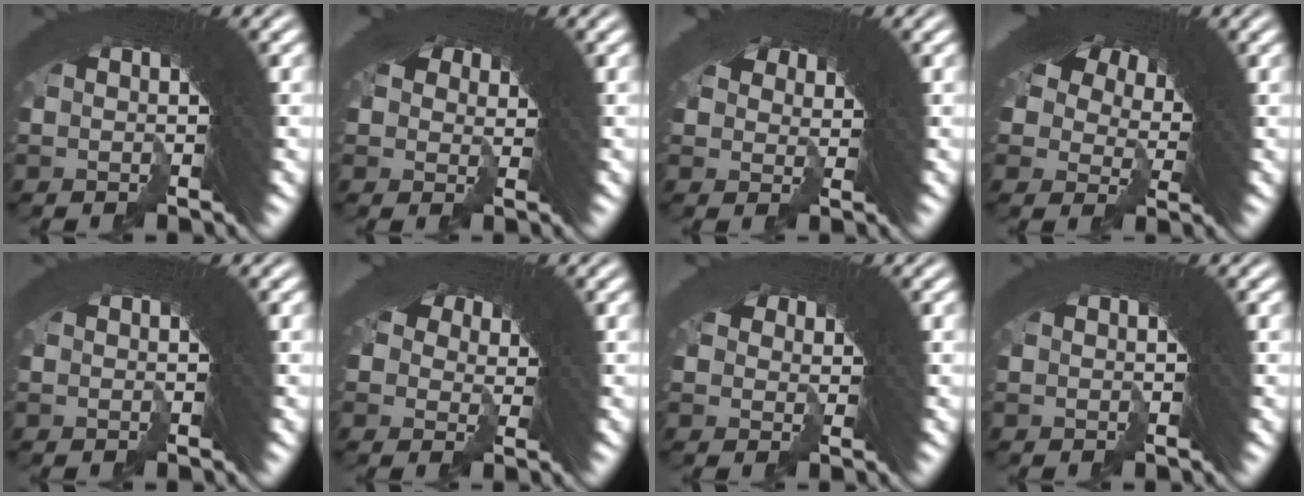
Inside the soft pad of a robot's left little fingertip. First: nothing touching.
{"total": 4.2, "force": [-0.2, 4.0, 1.0], "torque": [-0.016, -0.021, 0.003]}
{"total": 2.6, "force": [0.9, 2.3, 0.6], "torque": [-0.001, -0.013, 0.020]}
{"total": 7.3, "force": [1.1, 6.2, 3.6], "torque": [-0.080, -0.014, 0.022]}
{"total": 0.0}
{"total": 5.4, "force": [-0.3, 5.1, 1.7], "torque": [-0.035, -0.021, 0.001]}
{"total": 2.6, "force": [-0.2, 2.6, 0.0], "torque": [-0.002, -0.022, 0.004]}
{"total": 0.0}